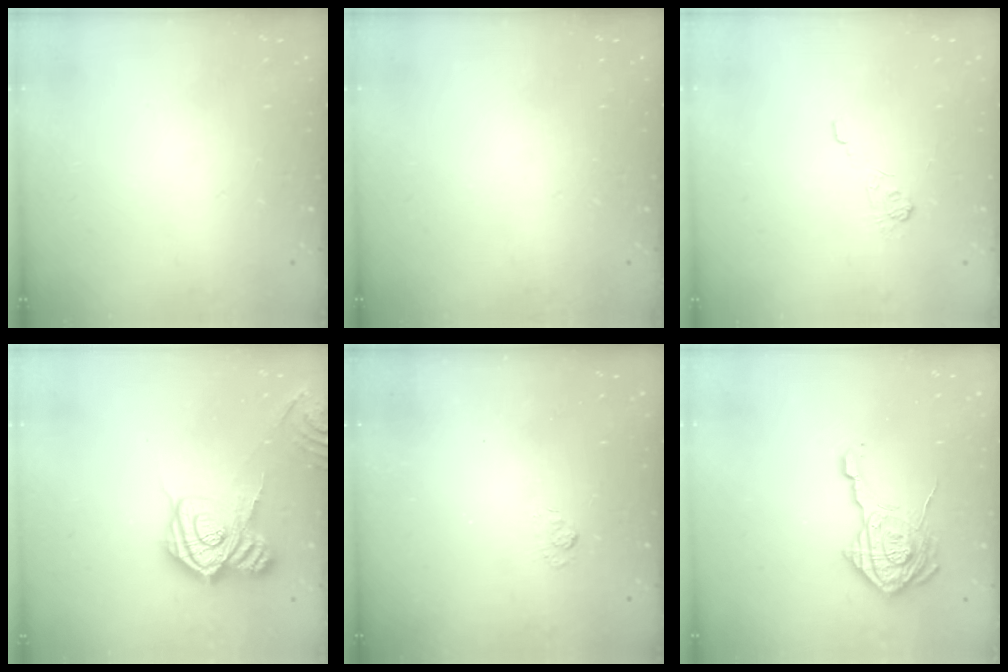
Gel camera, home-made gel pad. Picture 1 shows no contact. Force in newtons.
{"total": 0.0}
{"total": 2.5, "press": 2.1, "slide": 1.4}
{"total": 17.5, "press": 17.5, "slide": 1.3}
{"total": 2.7, "press": 2.3, "slide": 1.5}
{"total": 18.4, "press": 18.3, "slide": 1.1}